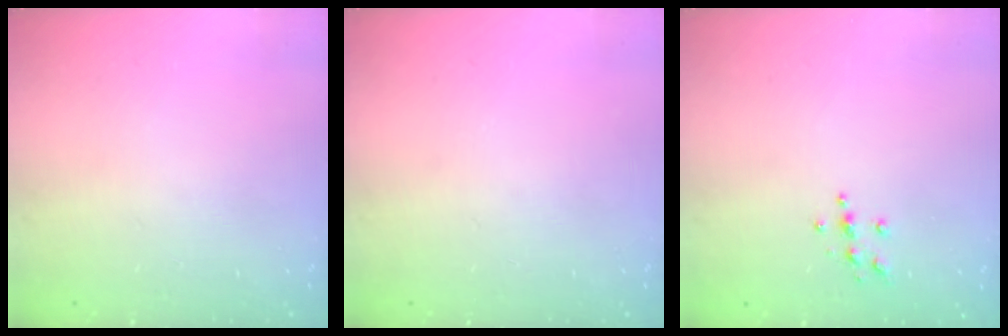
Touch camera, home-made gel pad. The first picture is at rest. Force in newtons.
{"total": 0.0}
{"total": 3.6, "press": 3.6, "slide": 0.4}